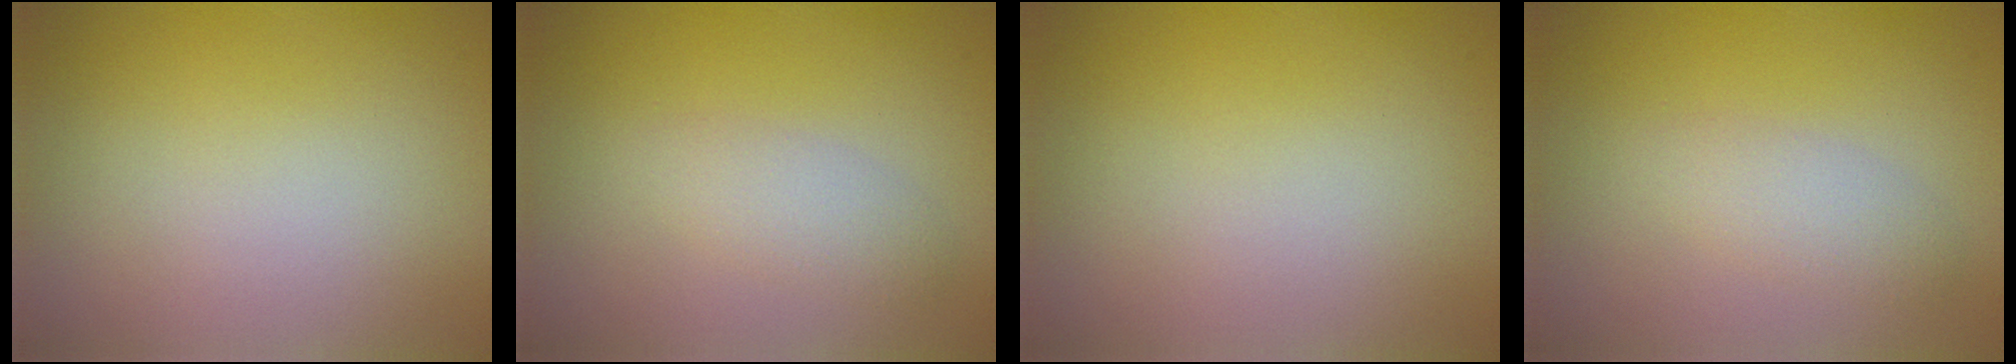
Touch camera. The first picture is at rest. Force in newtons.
{"total": 1.9, "press": 1.9, "slide": 0.1}
{"total": 0.0}
{"total": 1.9, "press": 1.9, "slide": 0.1}